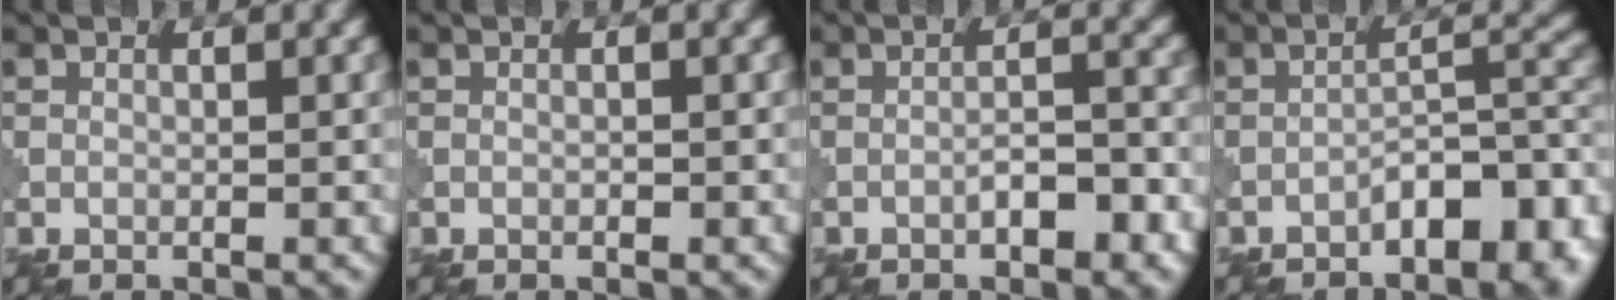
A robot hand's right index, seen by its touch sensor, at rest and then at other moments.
{"total": 0.0}
{"total": 3.1, "force": [-1.5, 1.1, 2.5], "torque": [-0.039, 0.008, -0.021]}
{"total": 6.5, "force": [-3.3, 2.7, 4.8], "torque": [-0.057, 0.015, -0.051]}